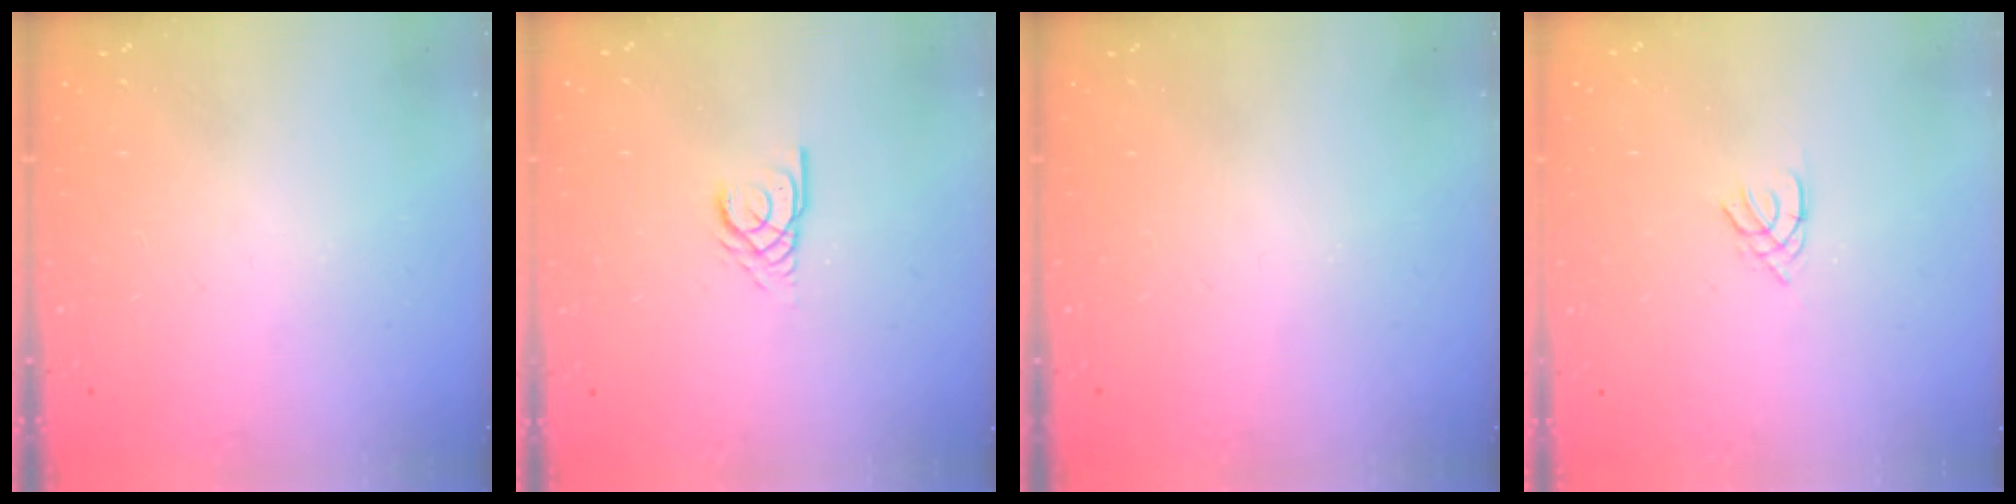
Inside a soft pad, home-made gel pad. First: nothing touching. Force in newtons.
{"total": 2.8, "press": 2.8, "slide": 0.1}
{"total": 0.0}
{"total": 1.4, "press": 1.4, "slide": 0.3}